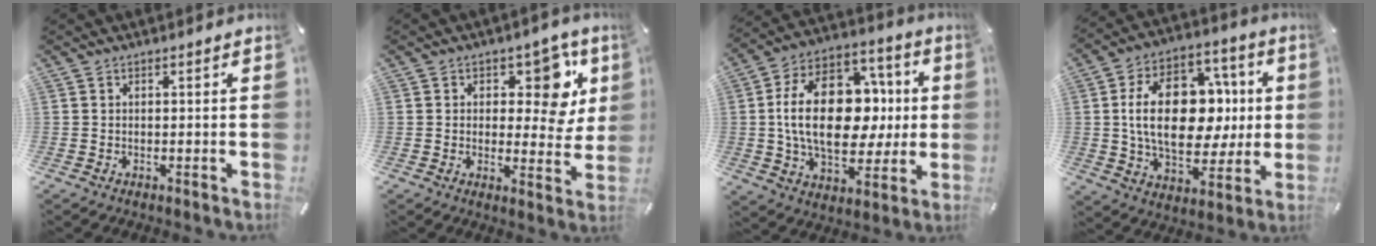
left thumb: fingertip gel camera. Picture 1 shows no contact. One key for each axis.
{"total": 11.2, "fx": 4.5, "fy": 6.6, "fz": 7.8, "tx": -0.091, "ty": -0.023, "tz": 0.073}
{"total": 22.8, "fx": 0.8, "fy": 15.4, "fz": 16.8, "tx": -0.316, "ty": 0.008, "tz": 0.015}
{"total": 21.3, "fx": 1.4, "fy": 14.5, "fz": 15.6, "tx": -0.281, "ty": 0.007, "tz": 0.023}